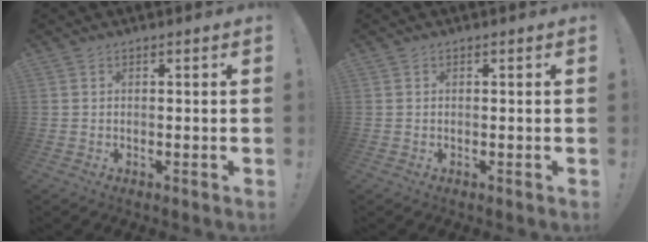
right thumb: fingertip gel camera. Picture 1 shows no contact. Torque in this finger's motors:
{"motor_torque": [-0.02, 0.02, 0.00, -0.01, 0.01]}